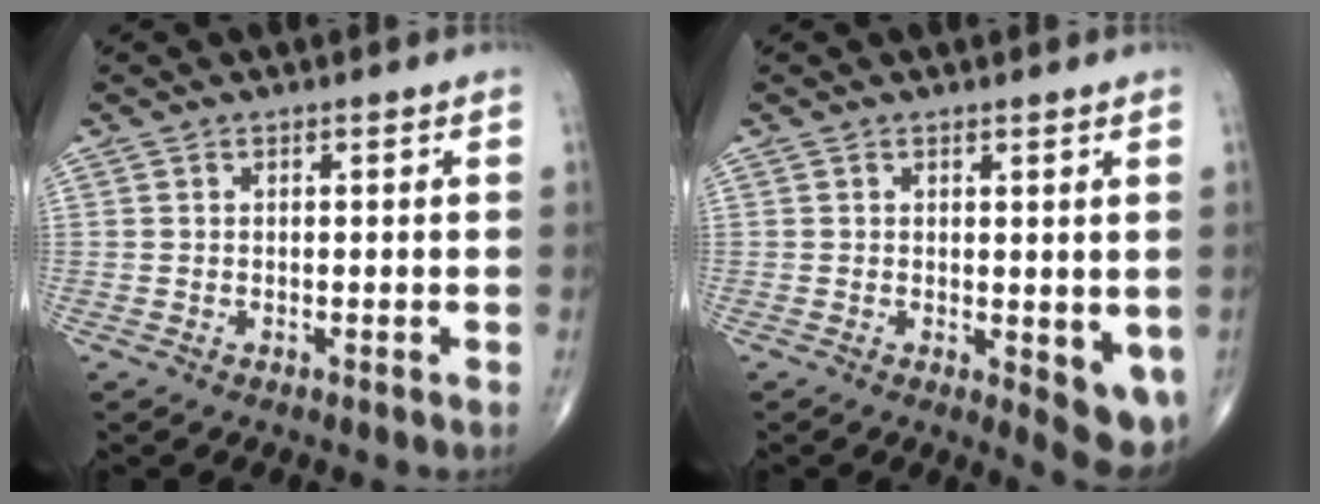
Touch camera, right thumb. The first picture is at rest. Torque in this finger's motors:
{"motor_torque": [-0.26, 0.26, 0.10, -0.16, 0.00]}